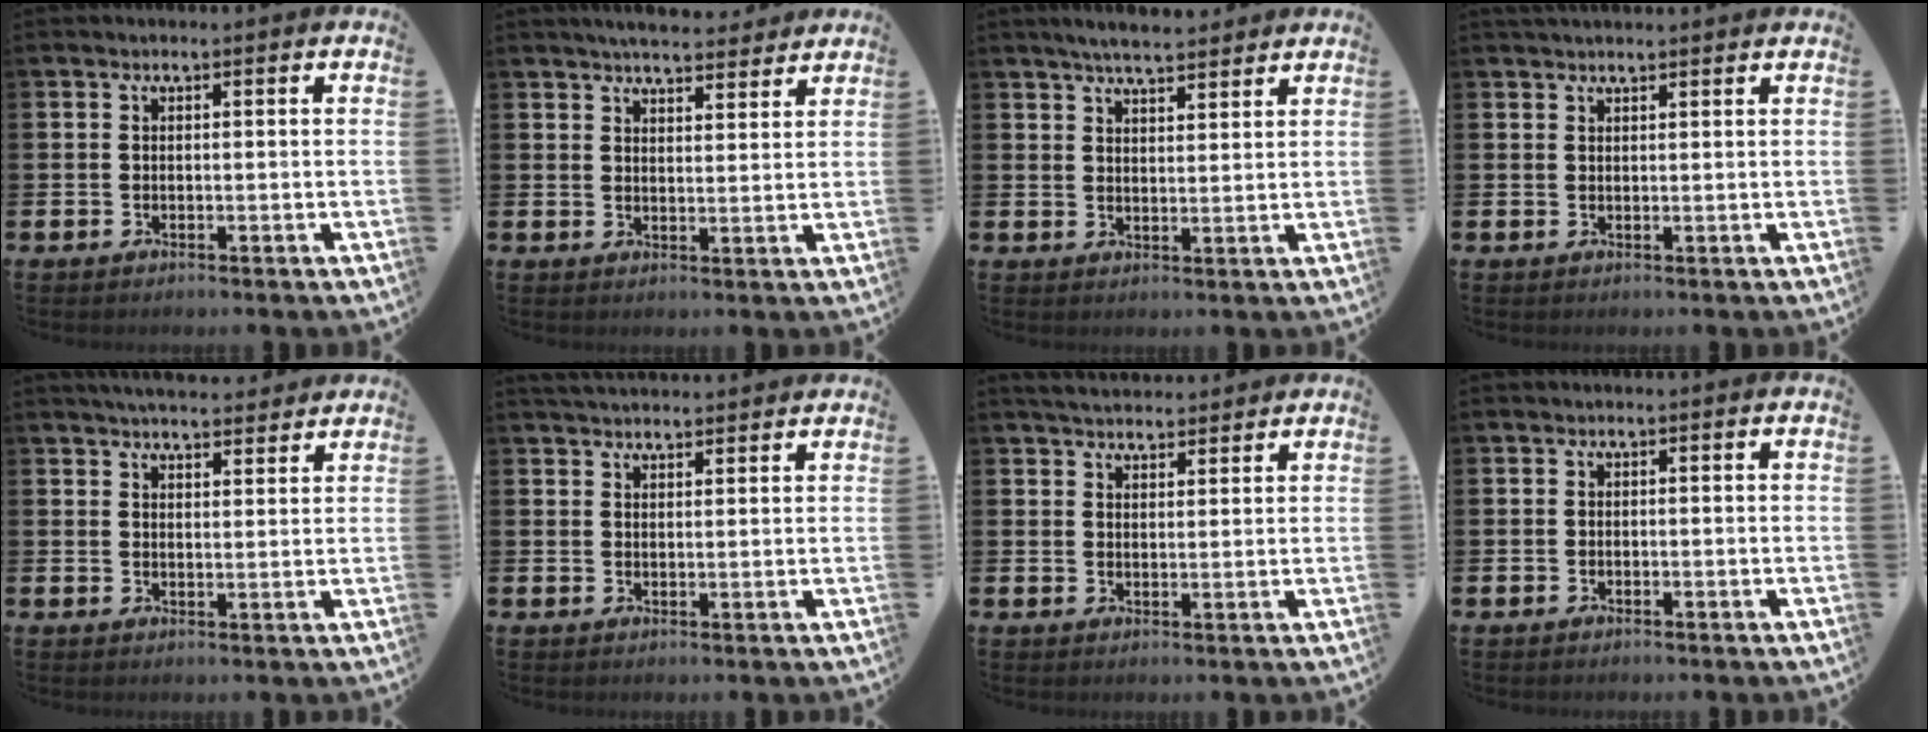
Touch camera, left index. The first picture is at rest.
{"total": 4.8, "force": [4.7, 0.5, 0.9], "torque": [-0.019, -0.024, 0.083]}
{"total": 4.8, "force": [4.7, 0.6, 1.2], "torque": [-0.032, -0.017, 0.084]}
{"total": 1.7, "force": [1.7, 0.2, 0.3], "torque": [0.002, -0.005, 0.028]}
{"total": 4.4, "force": [4.4, 0.5, 0.5], "torque": [-0.011, -0.022, 0.079]}
{"total": 3.1, "force": [3.1, 0.4, 0.2], "torque": [-0.009, -0.012, 0.056]}
{"total": 3.7, "force": [3.6, 0.7, 0.3], "torque": [-0.013, -0.015, 0.067]}
{"total": 0.0}